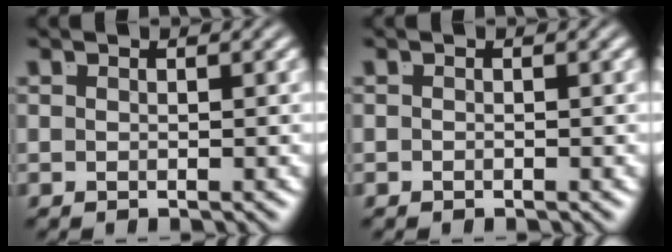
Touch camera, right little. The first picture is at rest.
{"total": 0.6, "force": [-0.3, -0.5, -0.1], "torque": [0.003, -0.006, -0.001]}